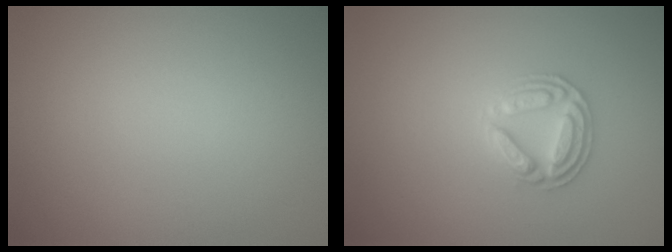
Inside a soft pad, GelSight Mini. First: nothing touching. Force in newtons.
{"total": 2.8, "press": 2.8, "slide": 0.3}